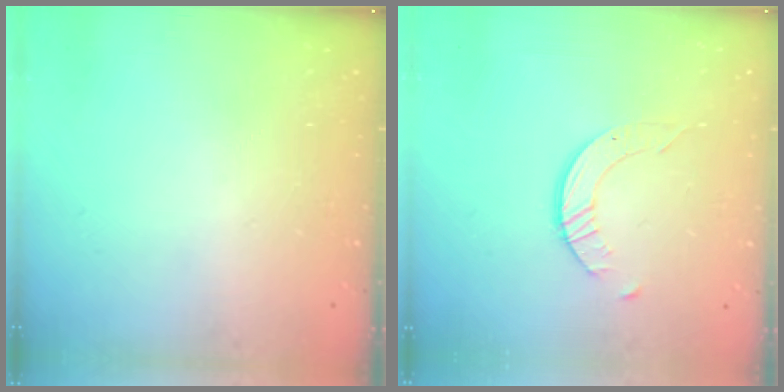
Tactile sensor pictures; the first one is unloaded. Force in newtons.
{"total": 2.4, "press": 2.4, "slide": 0.3}